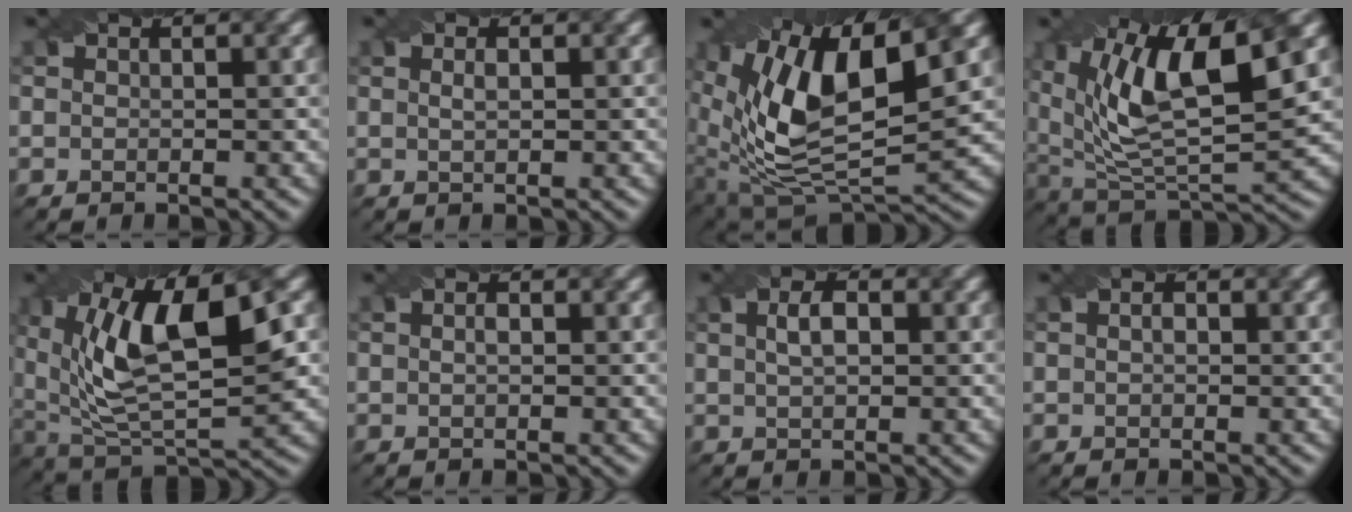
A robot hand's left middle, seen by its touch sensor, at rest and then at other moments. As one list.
[{"total": 0.9, "force": [0.2, 0.3, 0.9], "torque": [-0.018, 0.003, 0.004]}, {"total": 14.6, "force": [4.1, 6.8, 12.2], "torque": [-0.228, 0.006, 0.075]}, {"total": 13.2, "force": [5.1, 5.0, 11.1], "torque": [-0.199, 0.004, 0.088]}, {"total": 11.3, "force": [3.2, 4.5, 9.8], "torque": [-0.173, 0.001, 0.054]}, {"total": 0.9, "force": [0.1, 0.4, 0.8], "torque": [-0.008, -0.009, 0.002]}, {"total": 2.3, "force": [0.6, 1.1, 2.0], "torque": [-0.040, 0.004, 0.011]}, {"total": 1.0, "force": [0.2, 0.7, 0.7], "torque": [-0.008, -0.005, -0.002]}]